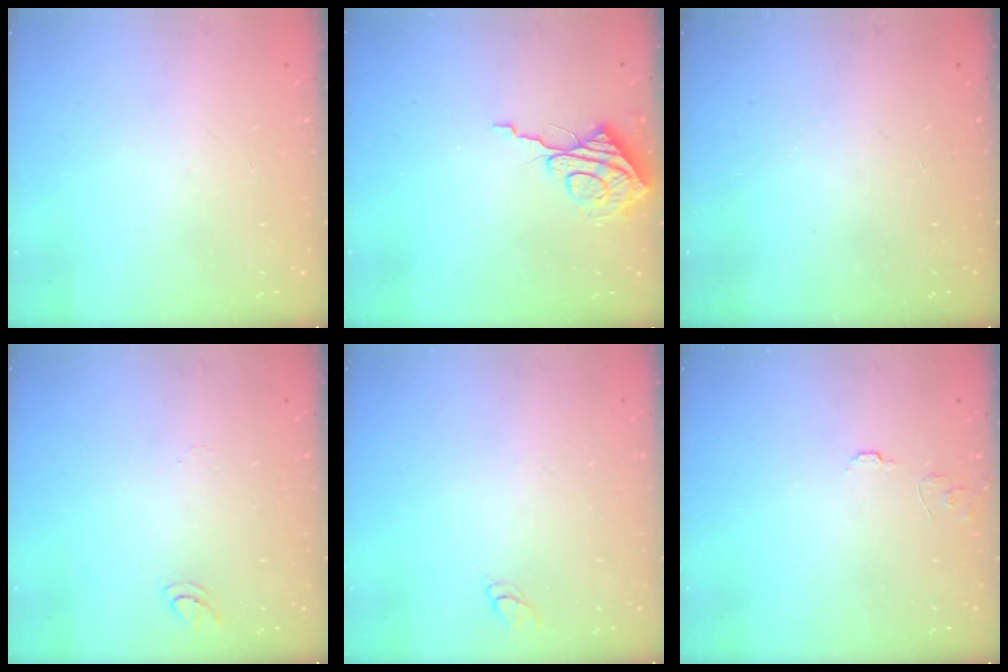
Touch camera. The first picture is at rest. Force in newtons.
{"total": 10.1, "press": 10.0, "slide": 0.9}
{"total": 0.0}
{"total": 4.9, "press": 4.9, "slide": 0.5}
{"total": 4.0, "press": 3.9, "slide": 0.3}
{"total": 5.4, "press": 5.4, "slide": 0.3}